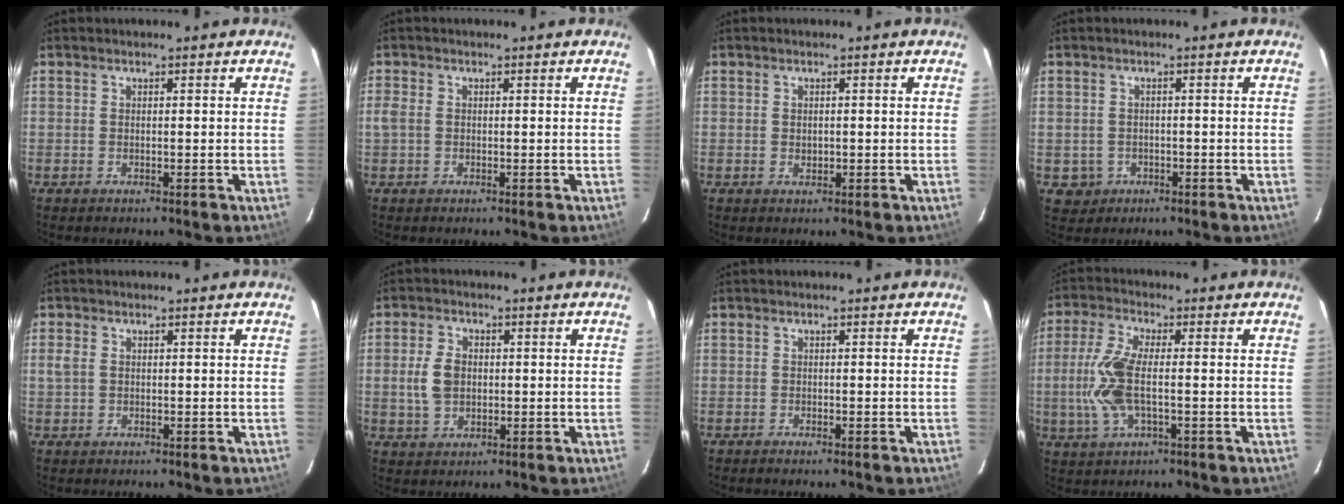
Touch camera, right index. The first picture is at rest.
{"total": 1.9, "force": [-0.3, 1.5, 1.1], "torque": [-0.026, 0.001, -0.009]}
{"total": 1.0, "force": [0.0, 0.8, 0.5], "torque": [-0.006, 0.002, 0.001]}
{"total": 3.7, "force": [-0.9, 3.5, 0.3], "torque": [-0.014, 0.009, -0.005]}
{"total": 1.9, "force": [0.0, 1.5, 1.1], "torque": [-0.027, 0.002, -0.001]}
{"total": 5.7, "force": [-0.1, 4.2, 3.9], "torque": [-0.084, 0.008, 0.004]}
{"total": 0.7, "force": [-0.6, 0.1, 0.3], "torque": [-0.007, -0.001, -0.011]}
{"total": 9.7, "force": [-1.2, 3.6, 8.9], "torque": [-0.194, 0.003, -0.026]}